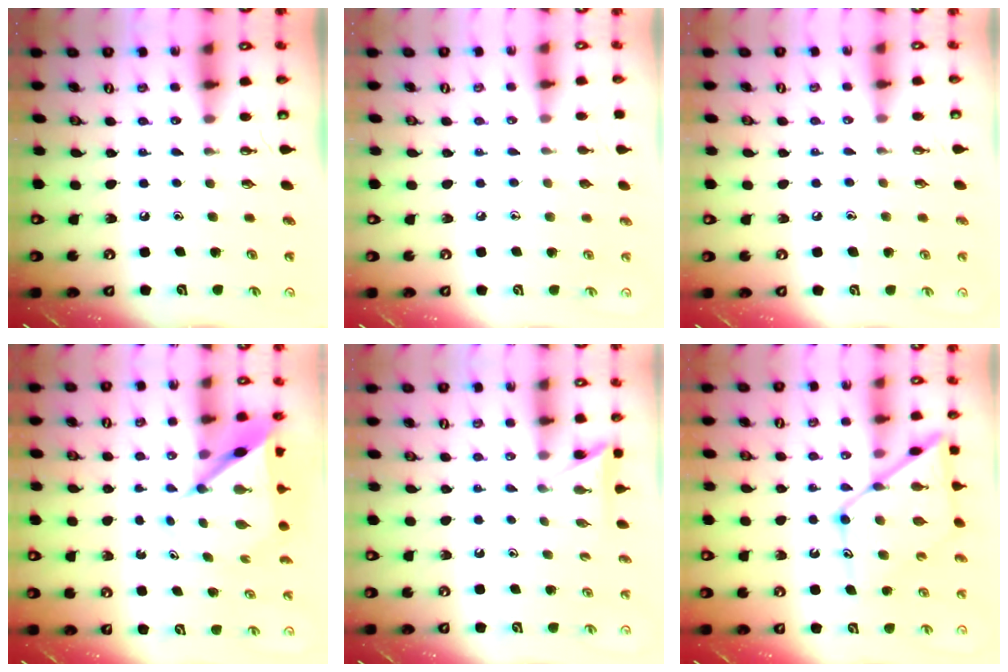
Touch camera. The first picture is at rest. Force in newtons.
{"total": 4.9, "press": 4.8, "slide": 0.7}
{"total": 4.8, "press": 4.7, "slide": 0.5}
{"total": 8.1, "press": 8.1, "slide": 0.7}
{"total": 3.6, "press": 3.6, "slide": 0.4}
{"total": 15.4, "press": 15.3, "slide": 1.2}